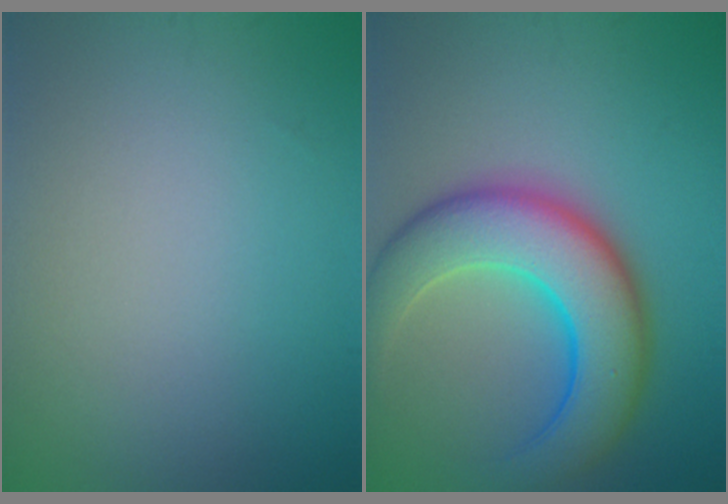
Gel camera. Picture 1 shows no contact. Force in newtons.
{"total": 9.0, "press": 9.0, "slide": 0.1}